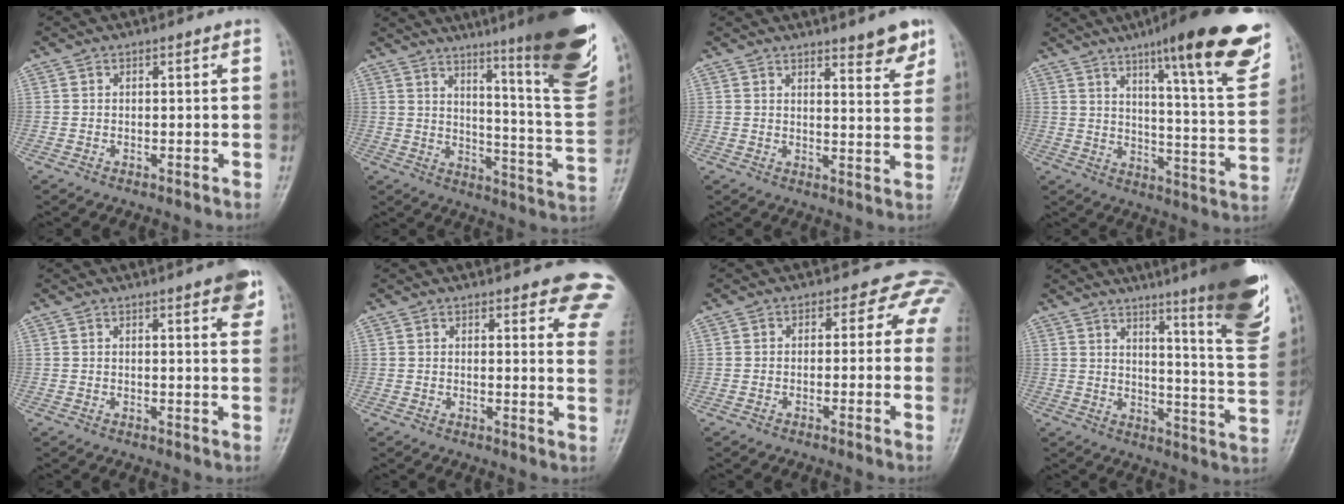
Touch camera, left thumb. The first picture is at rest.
{"total": 25.4, "force": [16.1, 2.7, 19.4], "torque": [-0.246, -0.095, 0.220]}
{"total": 6.2, "force": [4.7, 1.3, 3.9], "torque": [-0.035, -0.034, 0.062]}
{"total": 24.1, "force": [14.6, 4.2, 18.8], "torque": [-0.236, -0.058, 0.204]}
{"total": 5.7, "force": [3.4, 1.4, 4.4], "torque": [-0.040, -0.009, 0.038]}
{"total": 11.3, "force": [9.1, 3.5, 5.6], "torque": [-0.015, -0.040, 0.079]}
{"total": 4.7, "force": [1.8, 3.9, 1.8], "torque": [0.012, 0.000, -0.009]}
{"total": 21.6, "force": [14.0, 2.3, 16.2], "torque": [-0.192, -0.084, 0.186]}